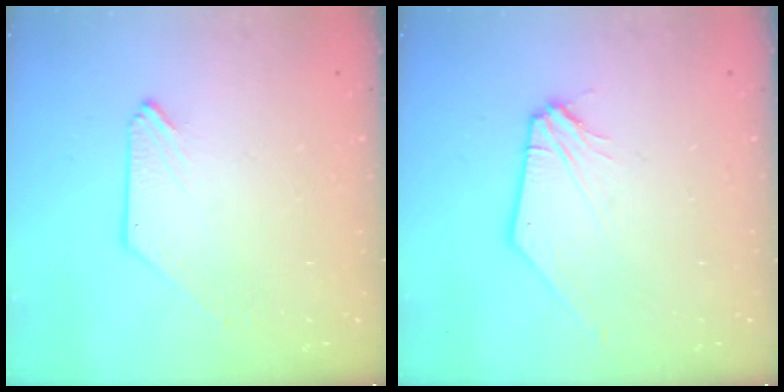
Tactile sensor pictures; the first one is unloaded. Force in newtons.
{"total": 1.9, "press": 1.9, "slide": 0.4}